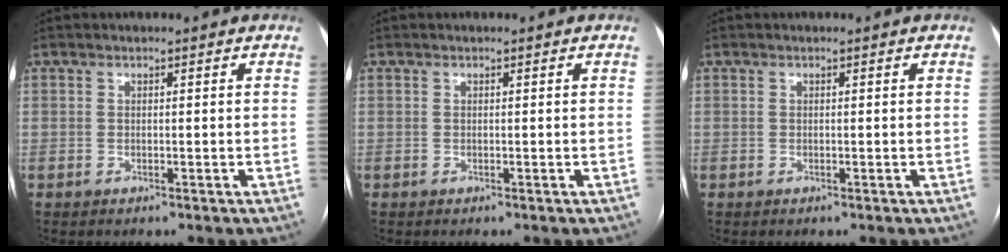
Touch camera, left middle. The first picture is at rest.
{"total": 0.0}
{"total": 0.0}